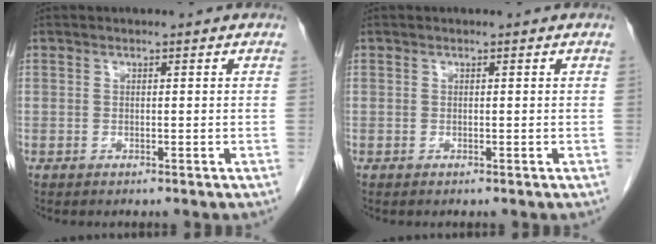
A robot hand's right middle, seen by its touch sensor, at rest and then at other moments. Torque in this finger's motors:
{"motor_torque": [-0.09, 0.10, -0.03, -0.01]}